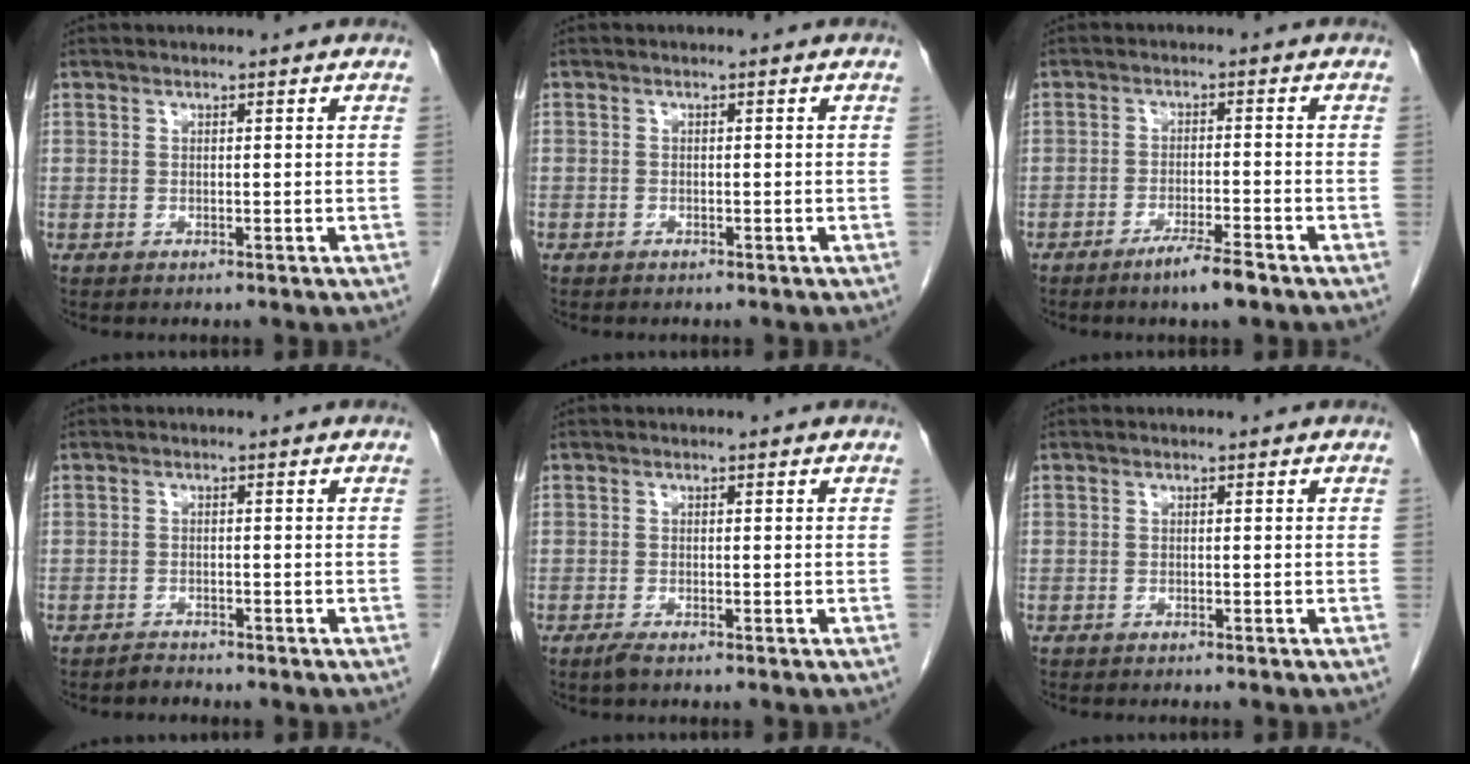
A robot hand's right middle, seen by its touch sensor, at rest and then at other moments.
{"total": 0.8, "force": [-0.6, 0.6, 0.0], "torque": [-0.008, 0.003, -0.010]}
{"total": 4.6, "force": [-3.3, 0.0, 3.2], "torque": [-0.059, -0.008, -0.058]}
{"total": 1.2, "force": [-1.1, 0.2, -0.2], "torque": [0.003, -0.003, -0.019]}
{"total": 1.2, "force": [-0.9, 0.1, 0.7], "torque": [-0.023, -0.005, -0.017]}
{"total": 1.9, "force": [-1.7, 0.0, 0.9], "torque": [-0.014, -0.002, -0.019]}